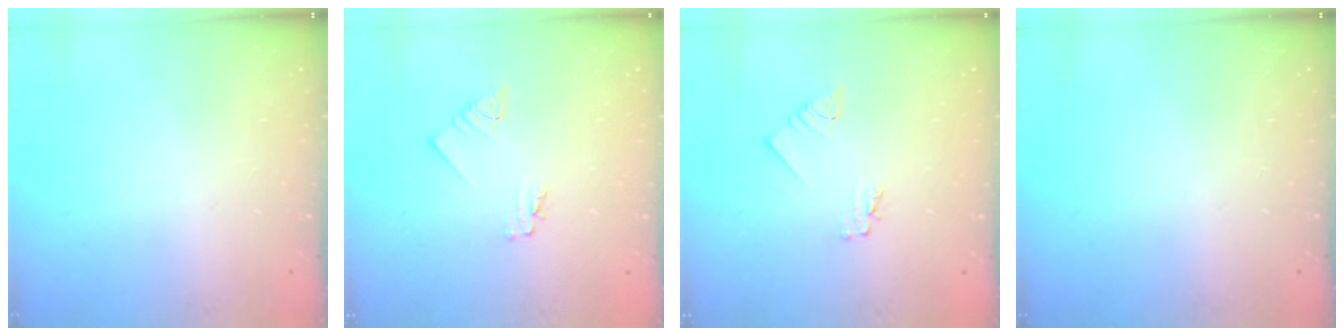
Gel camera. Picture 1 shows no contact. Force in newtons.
{"total": 1.8, "press": 1.7, "slide": 0.2}
{"total": 1.8, "press": 1.7, "slide": 0.2}
{"total": 0.0}